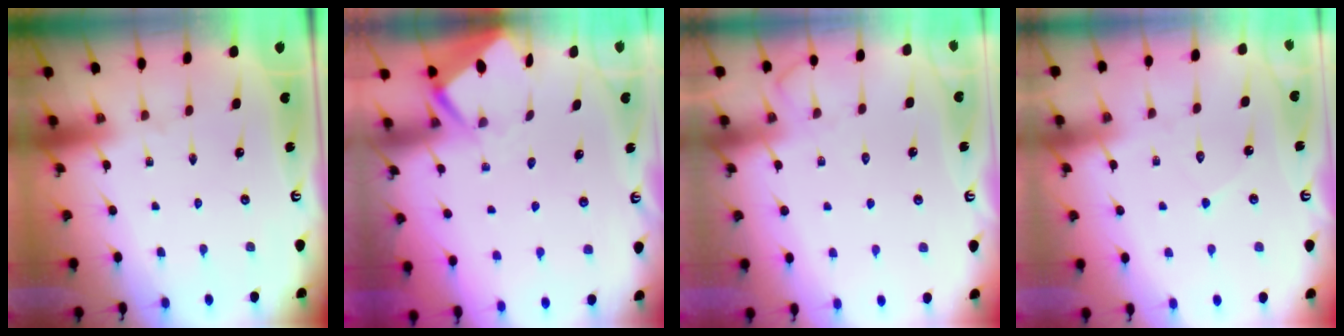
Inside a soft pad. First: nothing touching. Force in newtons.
{"total": 3.4, "press": 3.4, "slide": 0.3}
{"total": 8.2, "press": 8.1, "slide": 1.0}
{"total": 5.7, "press": 5.7, "slide": 0.1}